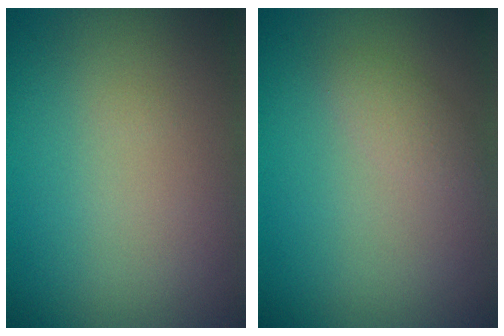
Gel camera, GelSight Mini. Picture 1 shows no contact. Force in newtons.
{"total": 1.2, "press": 1.2, "slide": 0.0}